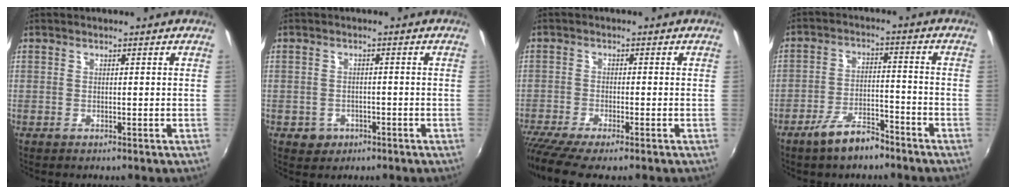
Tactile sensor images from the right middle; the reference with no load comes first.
{"total": 3.6, "force": [-1.6, 3.1, 1.1], "torque": [-0.030, 0.002, -0.018]}
{"total": 7.8, "force": [-6.3, 0.5, 4.5], "torque": [-0.114, -0.036, -0.111]}
{"total": 7.7, "force": [-6.0, 2.5, 4.1], "torque": [-0.088, 0.005, -0.097]}